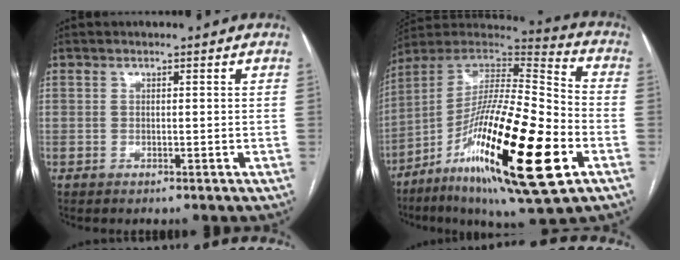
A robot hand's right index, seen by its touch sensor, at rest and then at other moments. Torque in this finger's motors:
{"motor_torque": [2.14, 0.00, 0.38, 0.07]}